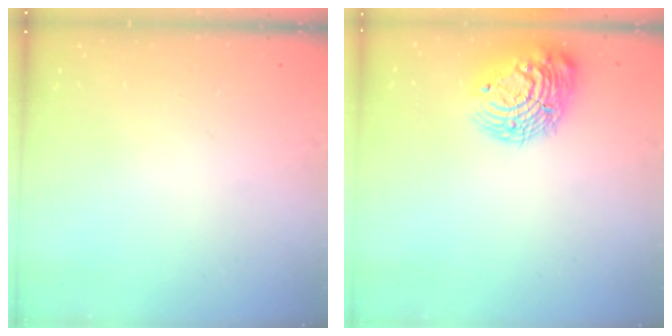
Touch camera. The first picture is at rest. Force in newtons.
{"total": 15.0, "press": 14.9, "slide": 1.1}